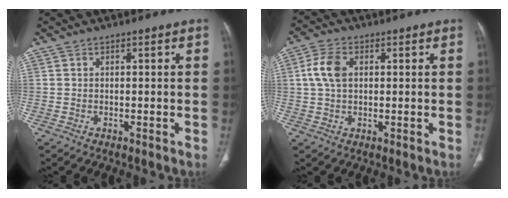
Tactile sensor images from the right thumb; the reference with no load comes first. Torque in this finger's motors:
{"motor_torque": [0.06, 0.13, 0.25, -0.25, 0.11]}